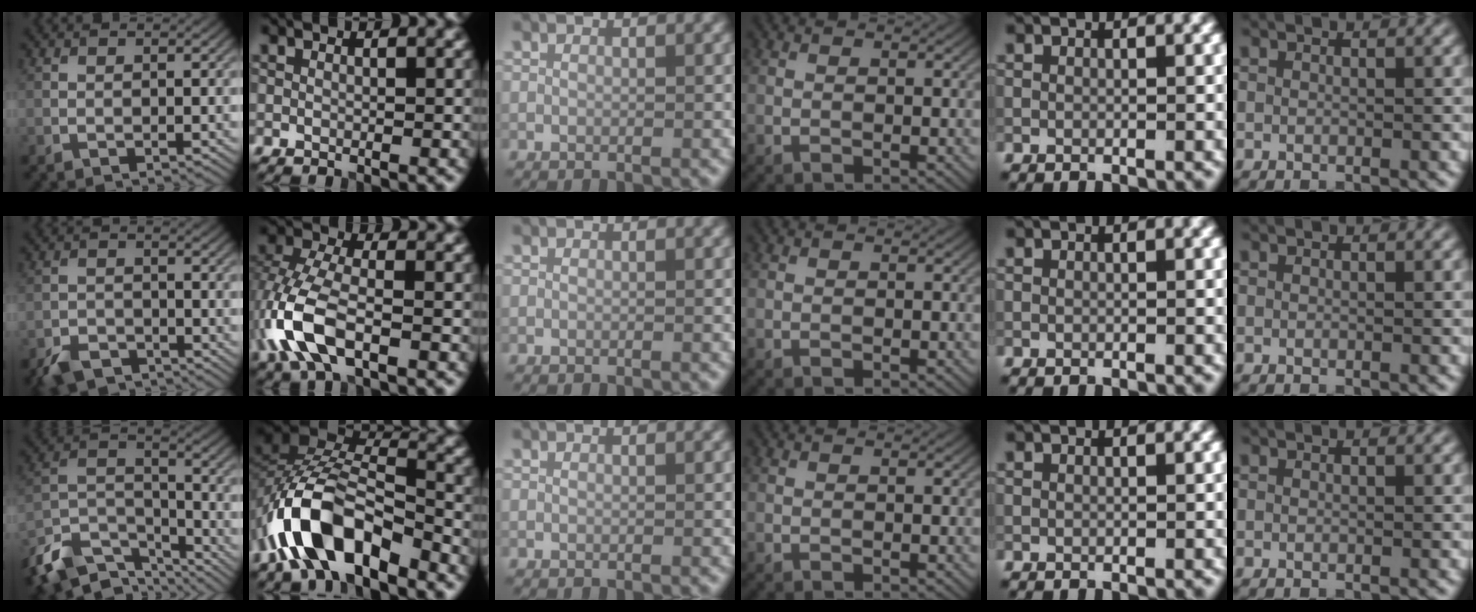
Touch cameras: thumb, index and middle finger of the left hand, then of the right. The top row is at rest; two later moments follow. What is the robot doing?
{"motion": "lift_and_place", "object": "coin"}